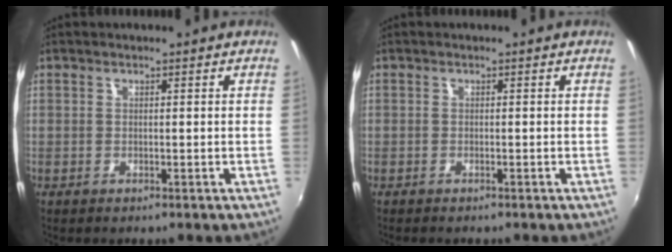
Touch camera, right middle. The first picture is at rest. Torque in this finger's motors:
{"motor_torque": [-0.17, -0.31, 0.01, -0.02]}